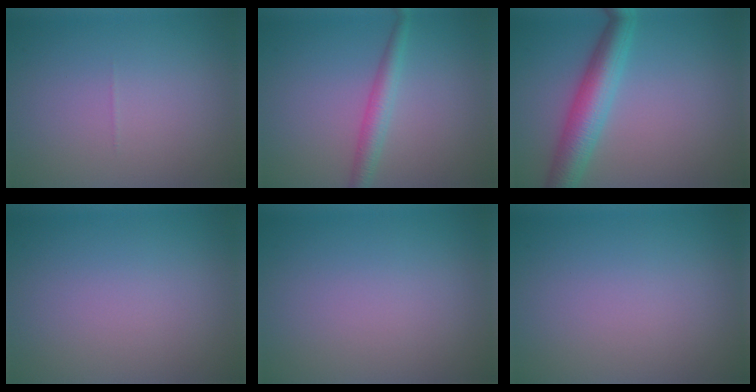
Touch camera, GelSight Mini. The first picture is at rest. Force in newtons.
{"total": 2.5, "press": 2.5, "slide": 0.0}
{"total": 5.5, "press": 5.5, "slide": 0.1}
{"total": 0.0}
{"total": 0.0}
{"total": 0.0}